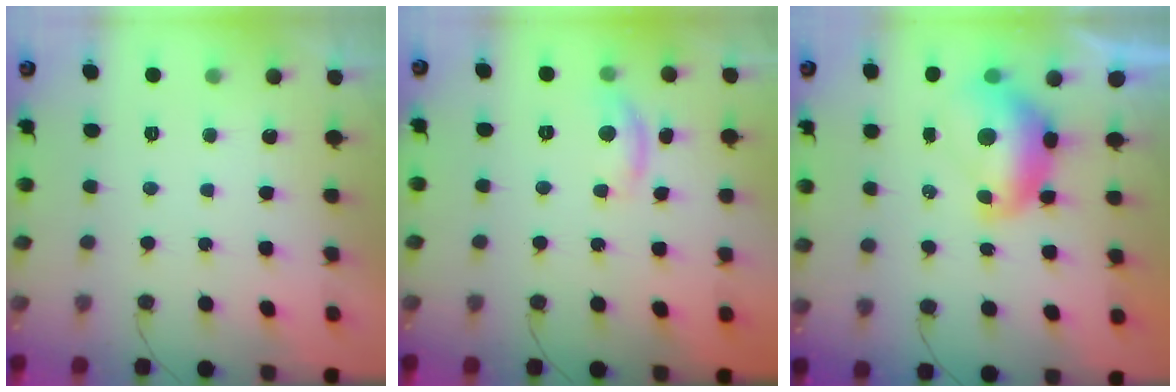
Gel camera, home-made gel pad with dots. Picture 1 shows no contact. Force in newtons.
{"total": 6.8, "press": 6.8, "slide": 0.2}
{"total": 9.1, "press": 9.0, "slide": 1.0}